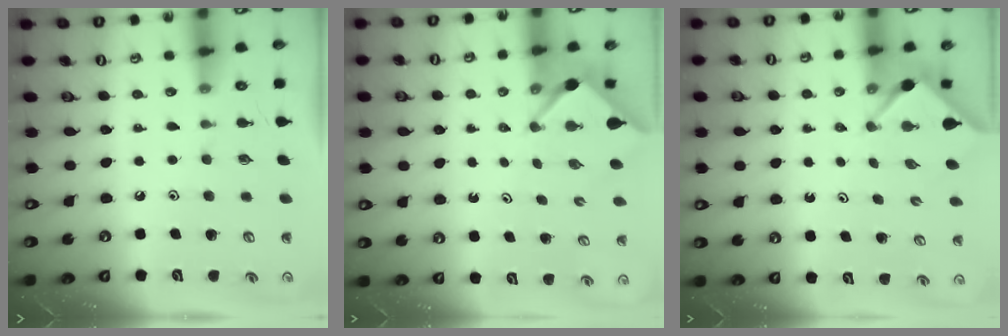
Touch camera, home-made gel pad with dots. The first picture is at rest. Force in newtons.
{"total": 2.7, "press": 2.6, "slide": 0.3}
{"total": 2.9, "press": 2.9, "slide": 0.4}